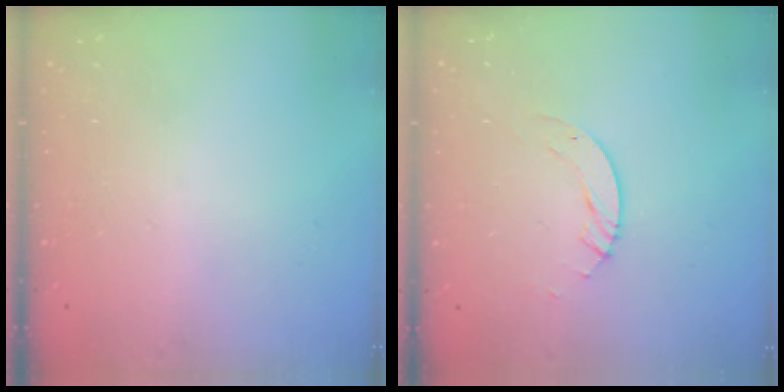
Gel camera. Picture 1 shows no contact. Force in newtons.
{"total": 4.5, "press": 4.5, "slide": 0.4}